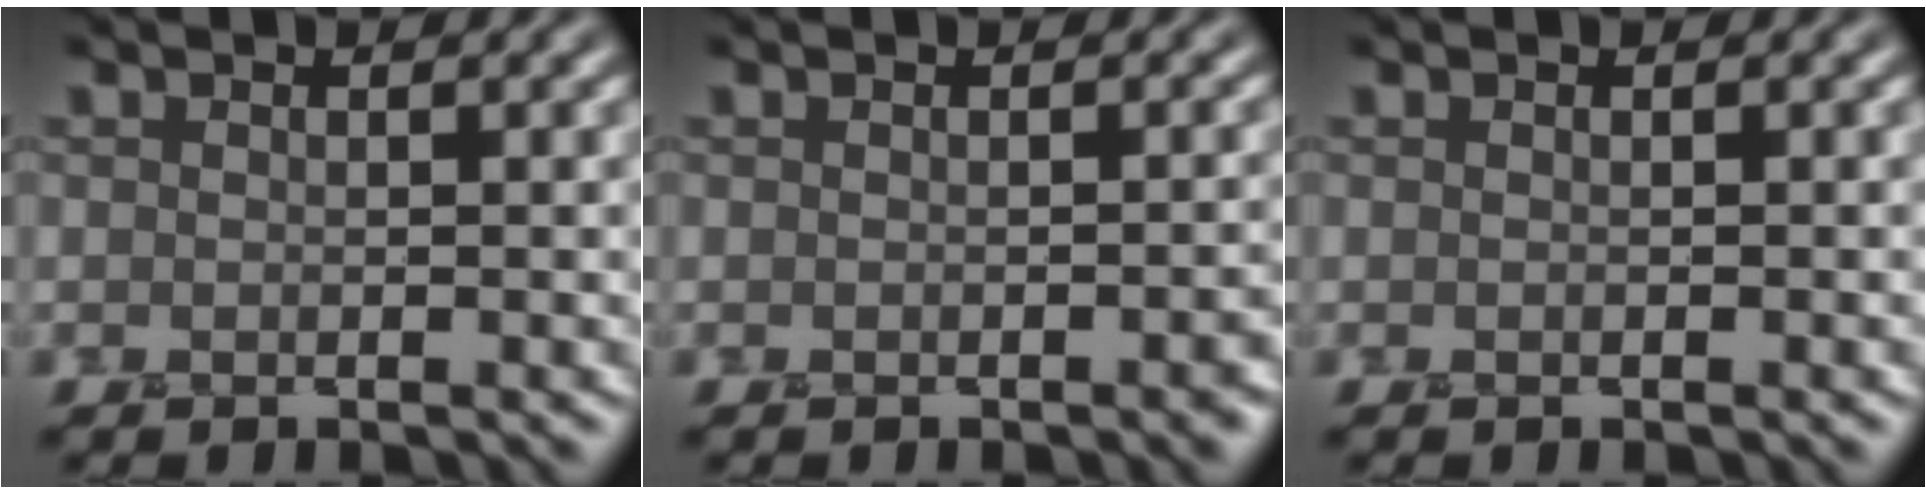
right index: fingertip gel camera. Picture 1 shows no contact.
{"total": 1.2, "force": [-0.7, 0.4, 0.9], "torque": [-0.009, 0.002, -0.010]}
{"total": 0.0}